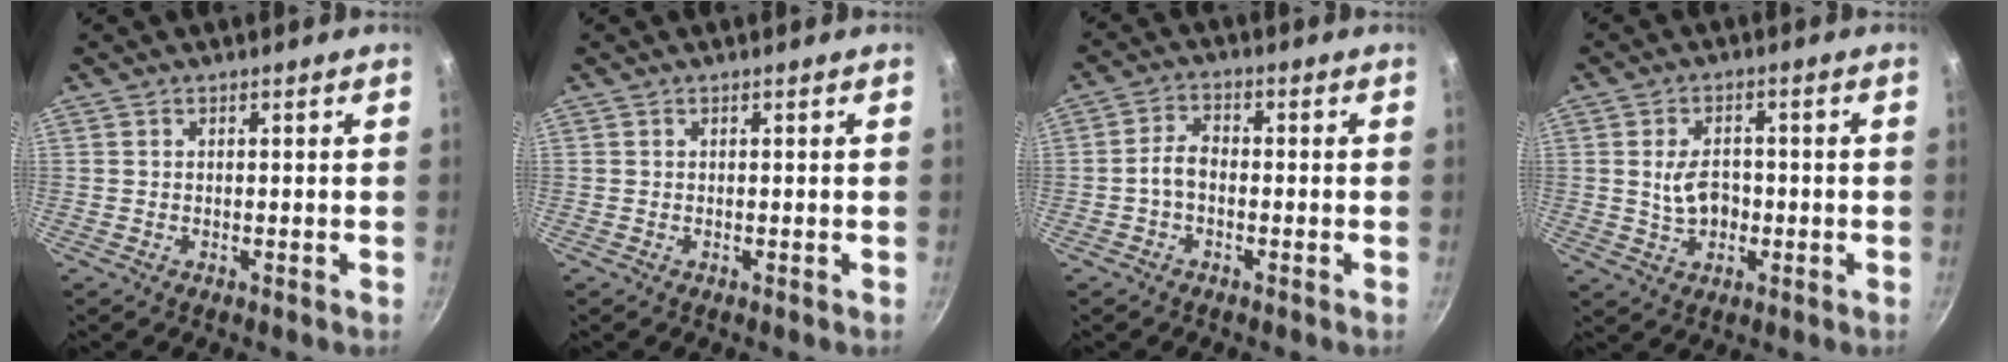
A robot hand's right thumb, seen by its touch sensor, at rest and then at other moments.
{"total": 0.0}
{"total": 4.0, "force": [-1.1, 2.5, 3.0], "torque": [-0.053, 0.025, -0.029]}
{"total": 6.3, "force": [-0.4, 4.4, 4.5], "torque": [-0.059, 0.006, -0.004]}